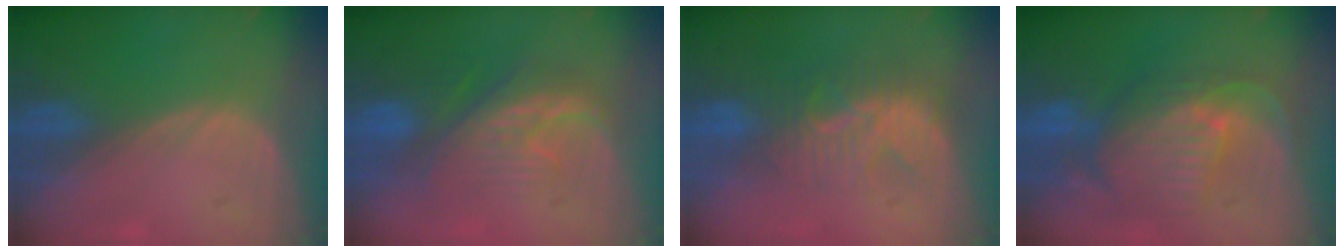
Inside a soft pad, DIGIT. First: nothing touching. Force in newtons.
{"total": 8.9, "press": 8.4, "slide": 2.8}
{"total": 8.0, "press": 7.8, "slide": 1.9}
{"total": 10.5, "press": 9.3, "slide": 4.8}